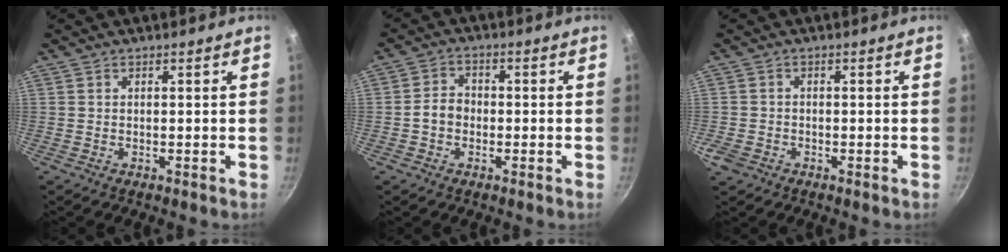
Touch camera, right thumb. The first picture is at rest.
{"total": 4.4, "force": [-1.0, 3.6, 2.4], "torque": [-0.032, 0.018, -0.025]}
{"total": 2.6, "force": [-1.3, 1.9, 1.1], "torque": [-0.020, 0.004, -0.026]}